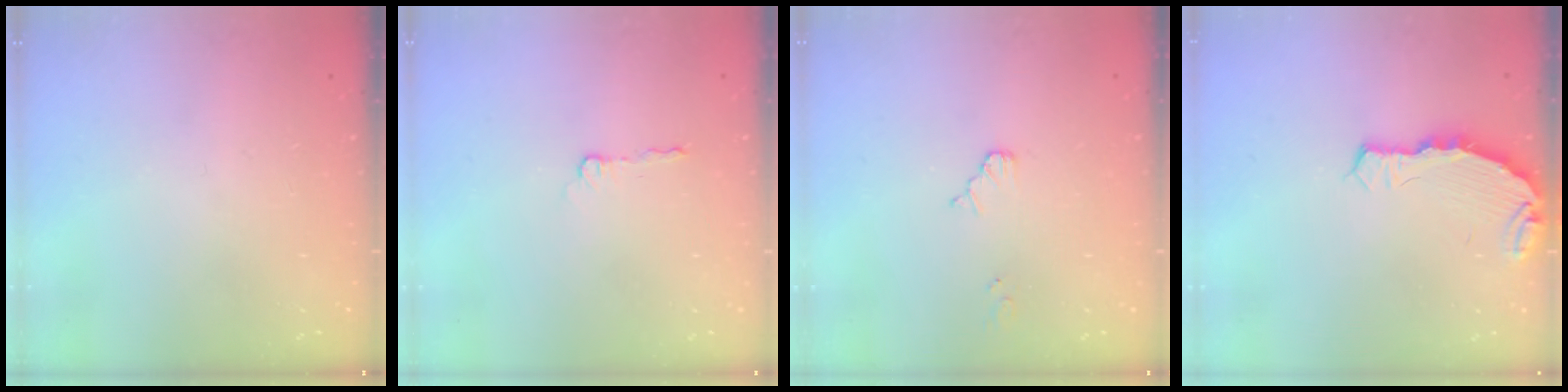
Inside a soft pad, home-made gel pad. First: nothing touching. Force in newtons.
{"total": 3.8, "press": 3.8, "slide": 0.5}
{"total": 2.9, "press": 2.8, "slide": 0.4}
{"total": 4.9, "press": 4.8, "slide": 1.1}